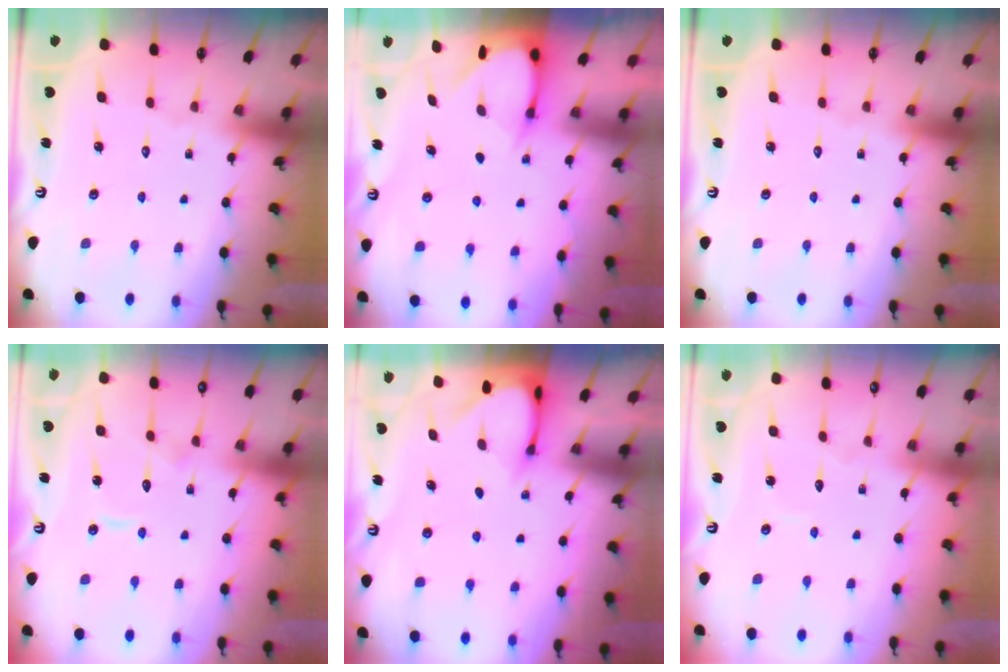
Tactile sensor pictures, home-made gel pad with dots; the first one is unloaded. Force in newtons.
{"total": 3.7, "press": 3.7, "slide": 0.3}
{"total": 0.0}
{"total": 8.5, "press": 8.5, "slide": 0.7}
{"total": 3.3, "press": 3.3, "slide": 0.3}
{"total": 2.8, "press": 2.8, "slide": 0.3}